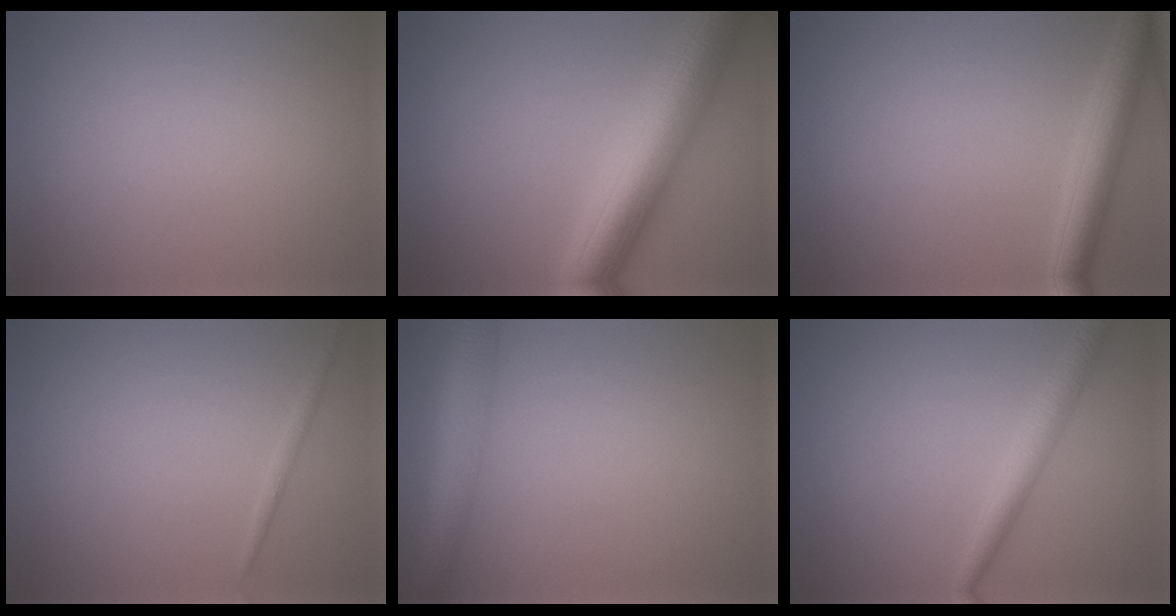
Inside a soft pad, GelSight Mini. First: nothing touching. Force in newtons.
{"total": 9.1, "press": 9.1, "slide": 0.3}
{"total": 3.9, "press": 3.9, "slide": 0.2}
{"total": 0.7, "press": 0.7, "slide": 0.0}
{"total": 5.2, "press": 5.2, "slide": 0.2}
{"total": 2.5, "press": 2.5, "slide": 0.1}